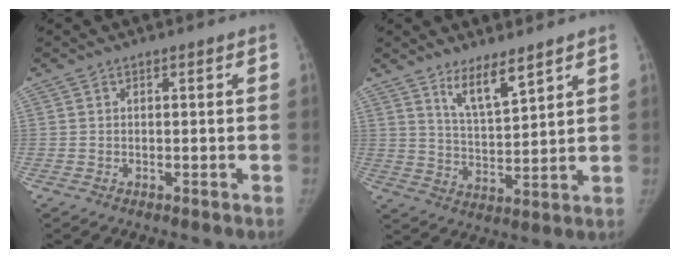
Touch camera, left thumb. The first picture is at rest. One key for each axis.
{"total": 7.6, "fx": 5.5, "fy": 1.9, "fz": 4.9, "tx": -0.078, "ty": -0.049, "tz": 0.105}